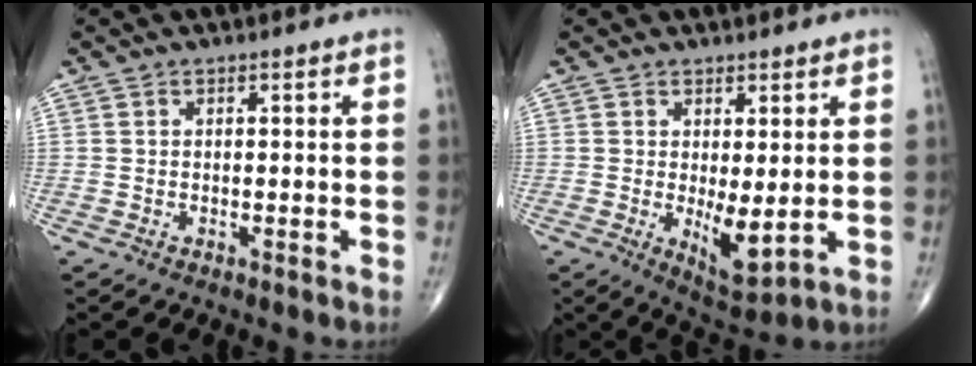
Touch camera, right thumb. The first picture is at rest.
{"total": 6.5, "force": [-0.3, 2.3, 6.1], "torque": [-0.092, -0.021, 0.006]}